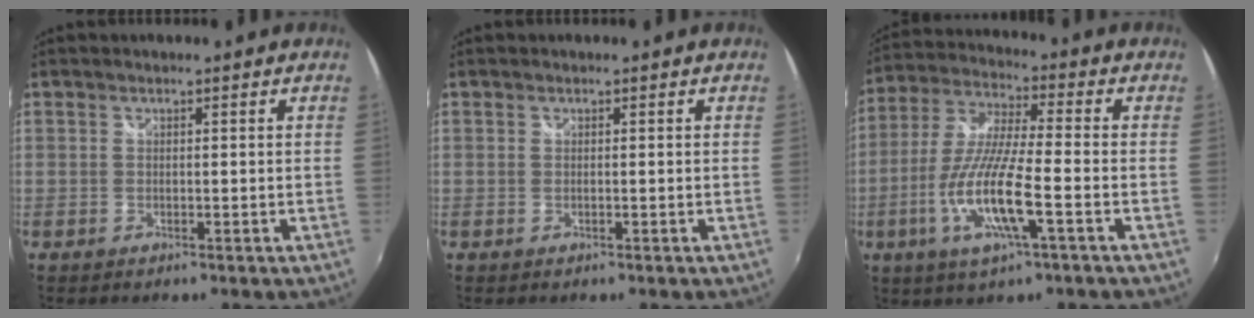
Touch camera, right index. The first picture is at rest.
{"total": 0.0}
{"total": 13.7, "force": [-4.8, 1.9, 12.7], "torque": [-0.265, -0.013, -0.092]}